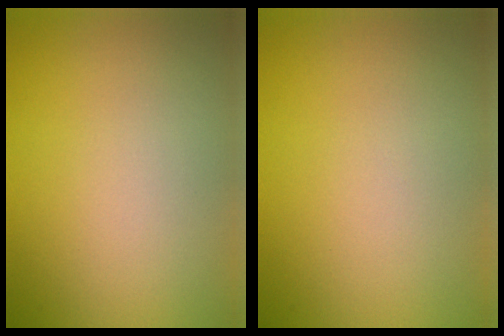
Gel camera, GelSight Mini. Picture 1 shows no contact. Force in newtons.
{"total": 0.0}